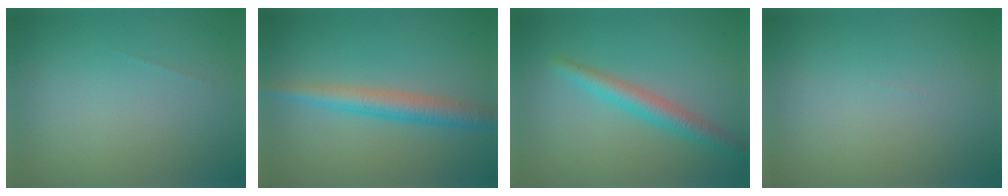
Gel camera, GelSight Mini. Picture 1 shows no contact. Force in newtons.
{"total": 3.4, "press": 3.4, "slide": 0.1}
{"total": 2.9, "press": 2.9, "slide": 0.1}
{"total": 0.0}